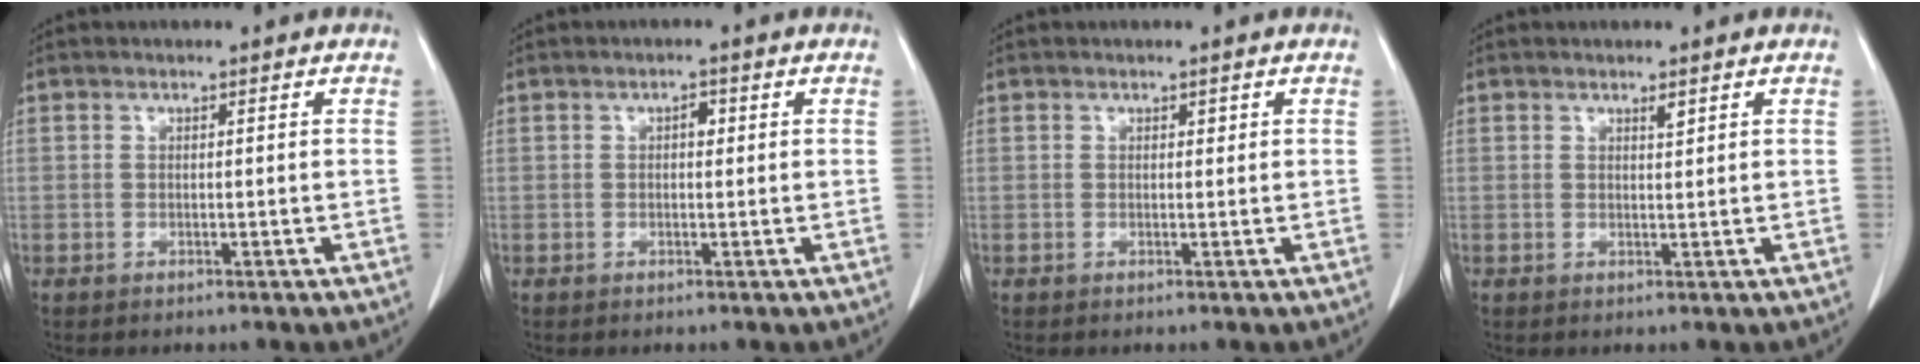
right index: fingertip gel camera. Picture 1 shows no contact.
{"total": 1.3, "force": [0.3, 0.7, 1.1], "torque": [-0.014, 0.004, 0.002]}
{"total": 0.5, "force": [0.3, 0.3, 0.3], "torque": [-0.001, 0.000, 0.003]}
{"total": 0.9, "force": [0.7, 0.1, 0.6], "torque": [-0.012, -0.005, 0.011]}